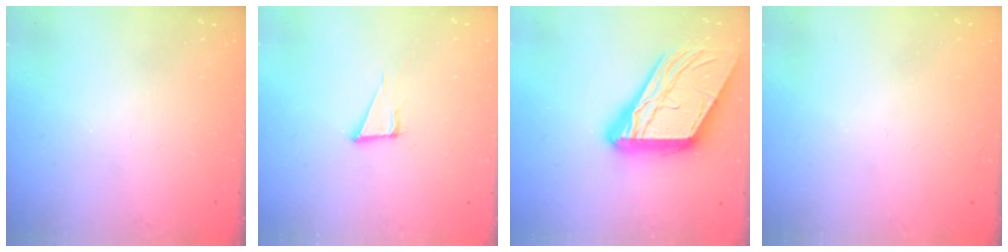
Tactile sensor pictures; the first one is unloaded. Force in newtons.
{"total": 5.7, "press": 4.6, "slide": 3.2}
{"total": 20.7, "press": 20.6, "slide": 2.1}
{"total": 1.6, "press": 1.6, "slide": 0.1}